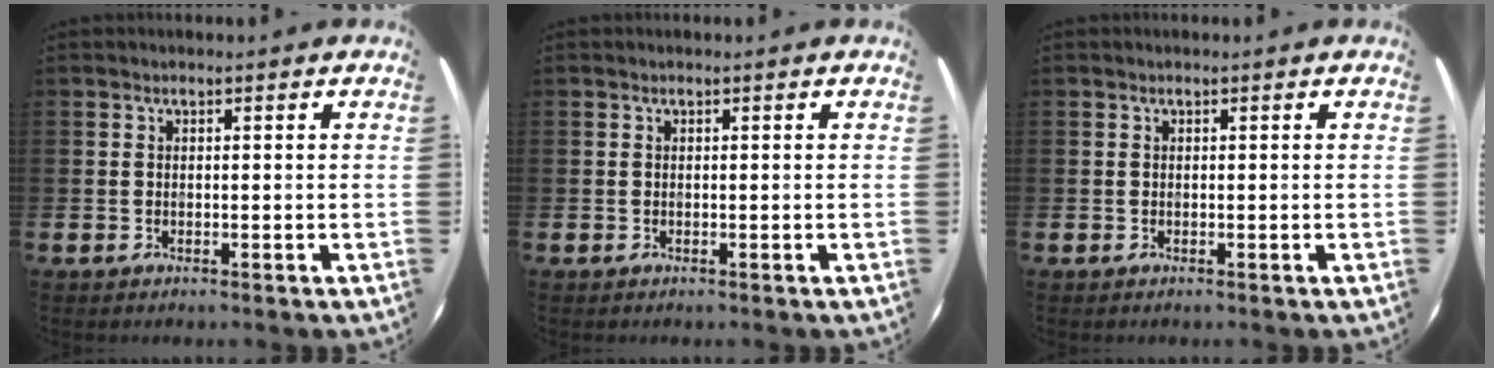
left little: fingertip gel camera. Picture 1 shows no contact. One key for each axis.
{"total": 0.0}
{"total": 0.0}